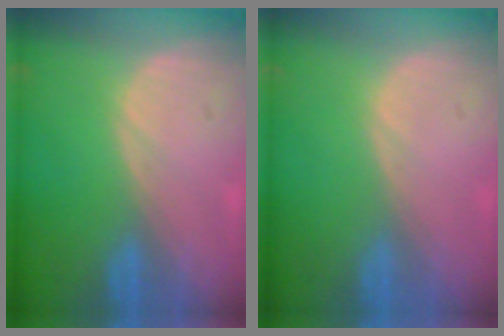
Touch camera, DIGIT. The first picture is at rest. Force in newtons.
{"total": 0.0}